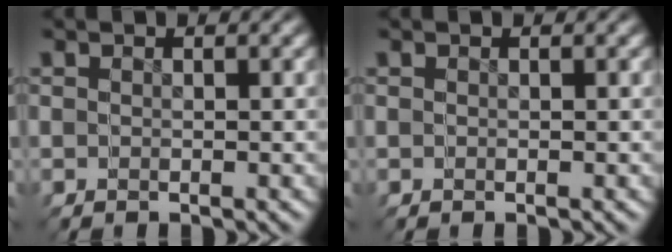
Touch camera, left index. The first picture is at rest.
{"total": 0.0}